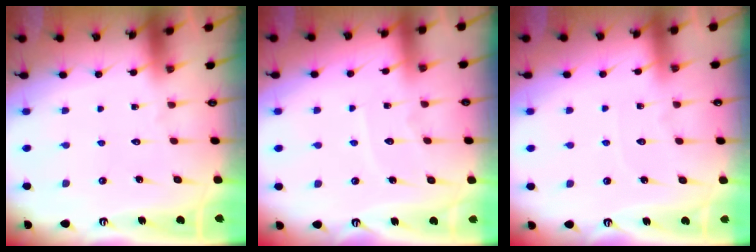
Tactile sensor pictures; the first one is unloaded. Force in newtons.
{"total": 4.8, "press": 4.8, "slide": 0.5}
{"total": 3.0, "press": 2.9, "slide": 0.4}